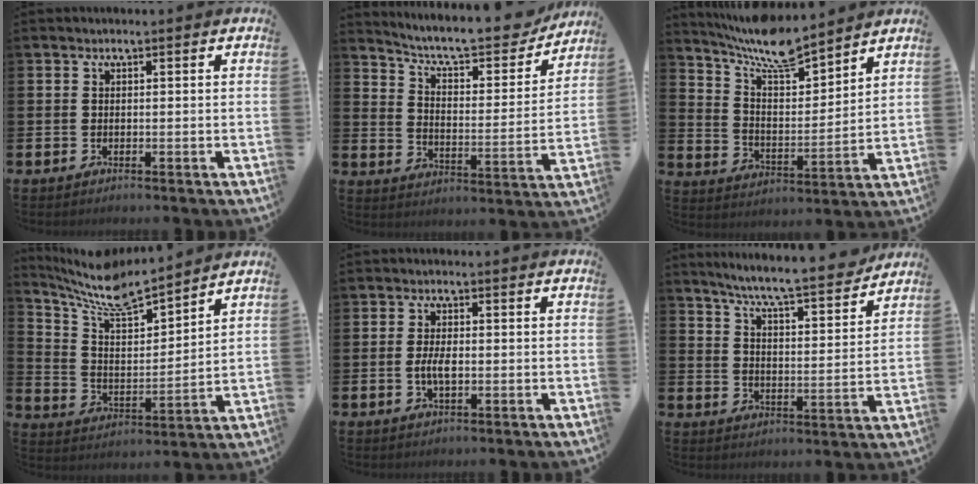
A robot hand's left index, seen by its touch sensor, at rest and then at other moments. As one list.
[{"total": 9.0, "force": [8.1, 2.1, 3.4], "torque": [-0.088, -0.059, 0.134]}, {"total": 9.2, "force": [8.5, 1.4, 3.2], "torque": [-0.097, -0.053, 0.153]}, {"total": 8.7, "force": [8.0, 1.6, 3.0], "torque": [-0.094, -0.056, 0.142]}, {"total": 3.1, "force": [-0.4, 1.3, 2.8], "torque": [-0.050, -0.005, -0.013]}, {"total": 7.9, "force": [7.4, 0.0, 2.7], "torque": [-0.072, -0.058, 0.125]}]